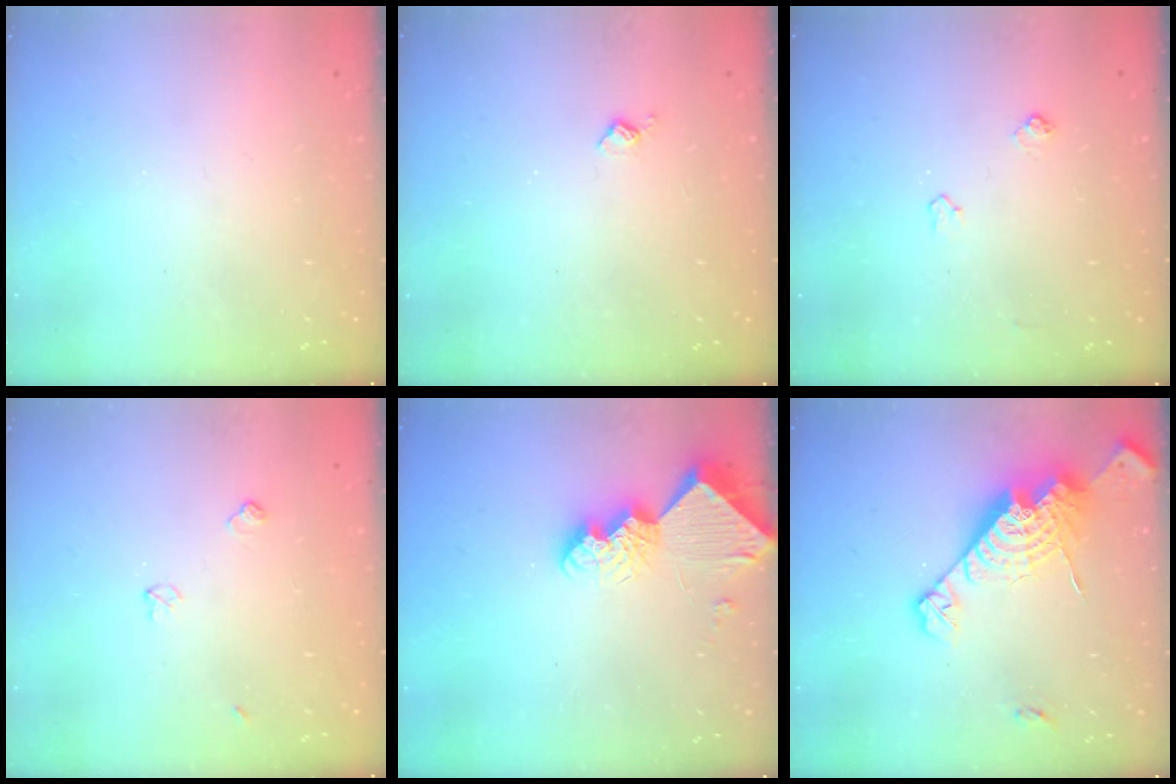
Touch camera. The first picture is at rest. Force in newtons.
{"total": 3.2, "press": 3.2, "slide": 0.5}
{"total": 5.0, "press": 5.0, "slide": 0.6}
{"total": 4.6, "press": 4.6, "slide": 0.7}
{"total": 11.2, "press": 11.1, "slide": 1.3}
{"total": 19.9, "press": 19.8, "slide": 1.7}